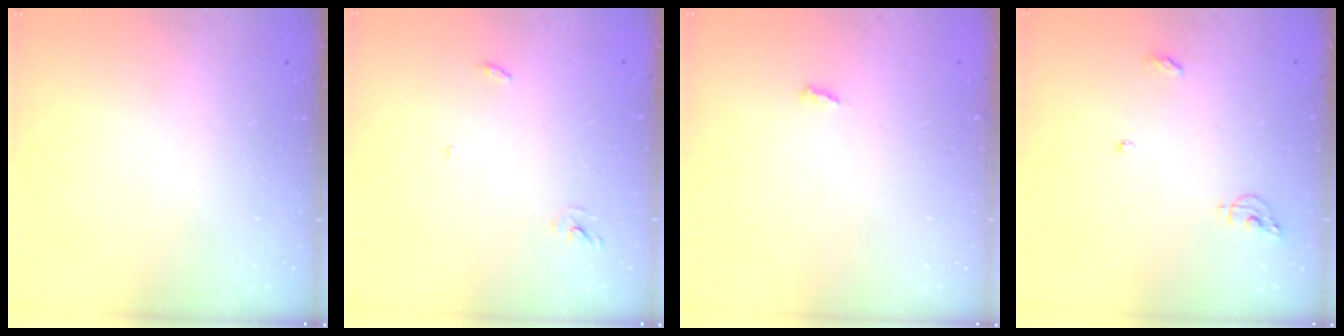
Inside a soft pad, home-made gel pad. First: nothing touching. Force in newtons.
{"total": 2.9, "press": 2.9, "slide": 0.2}
{"total": 3.0, "press": 3.0, "slide": 0.0}
{"total": 6.3, "press": 6.3, "slide": 0.2}